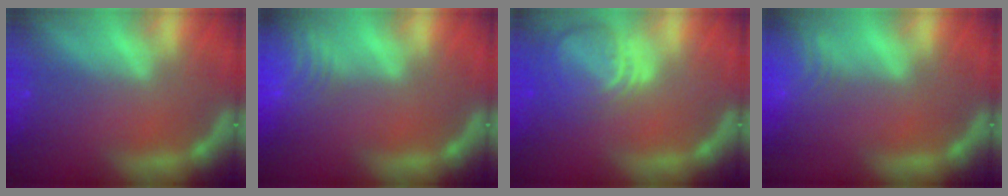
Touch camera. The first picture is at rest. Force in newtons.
{"total": 9.0}
{"total": 7.0}
{"total": 6.0}